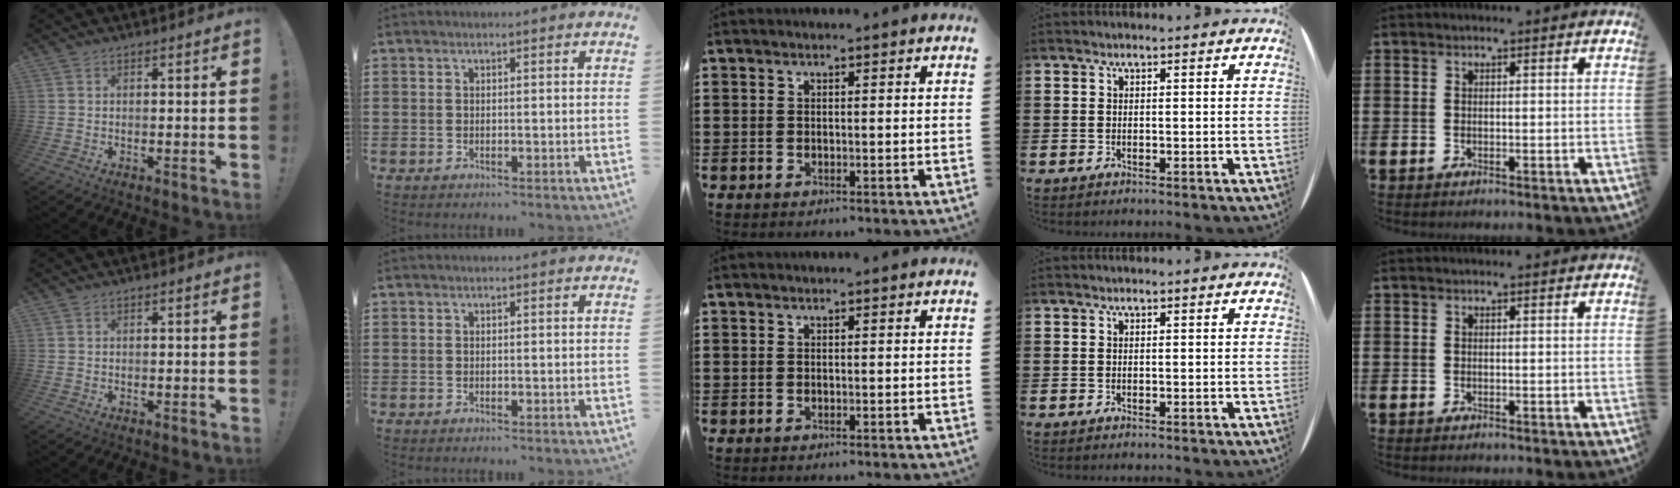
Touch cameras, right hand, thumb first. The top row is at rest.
{}